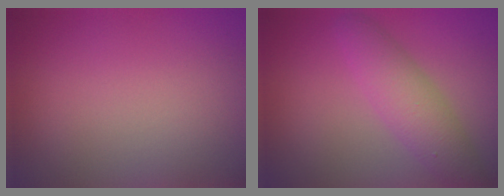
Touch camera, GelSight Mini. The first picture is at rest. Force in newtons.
{"total": 4.2, "press": 4.2, "slide": 0.1}